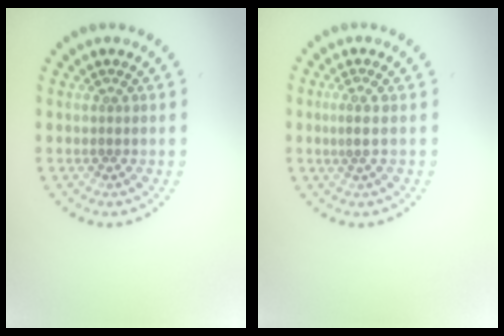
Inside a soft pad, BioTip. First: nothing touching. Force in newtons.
{"total": 1.1, "press": 0.9, "slide": 0.7}